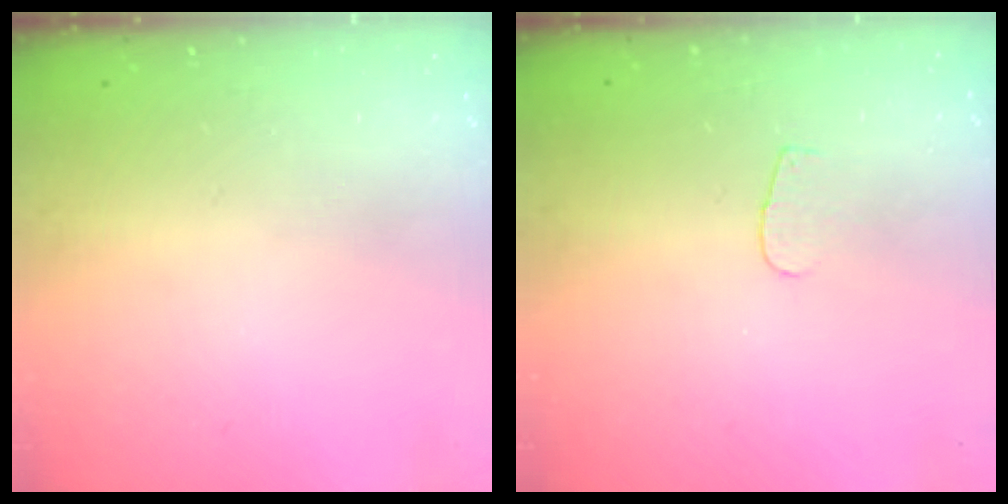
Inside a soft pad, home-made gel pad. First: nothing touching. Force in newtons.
{"total": 3.3, "press": 3.3, "slide": 0.3}